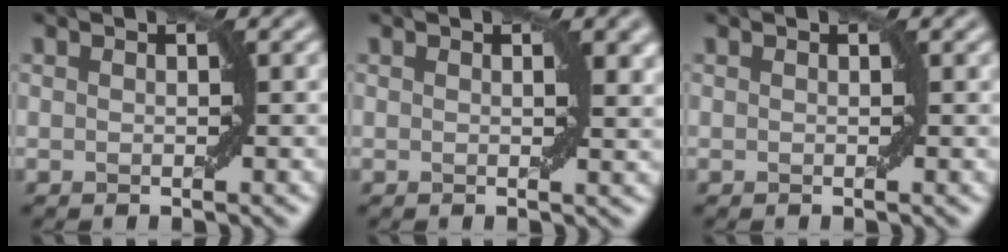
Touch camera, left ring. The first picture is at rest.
{"total": 2.0, "force": [0.7, 0.5, 1.8], "torque": [-0.016, 0.000, 0.011]}
{"total": 0.0}